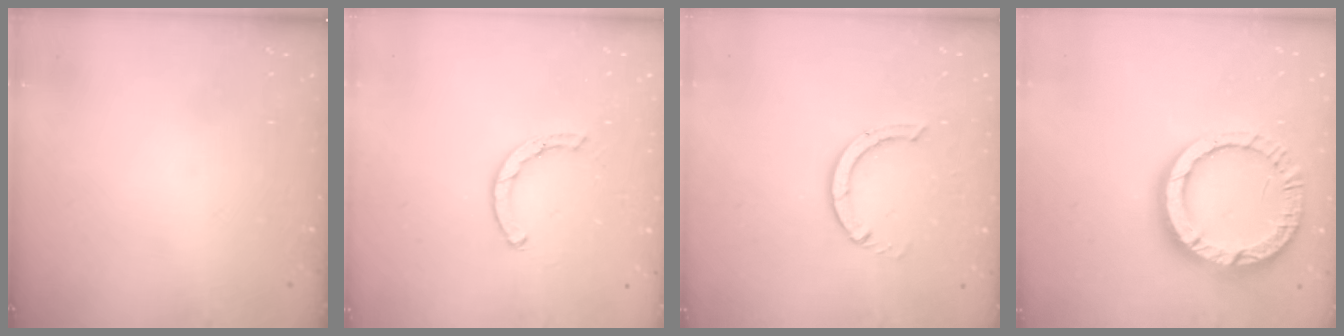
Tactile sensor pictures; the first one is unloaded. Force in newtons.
{"total": 2.5, "press": 2.5, "slide": 0.1}
{"total": 3.6, "press": 3.6, "slide": 0.3}
{"total": 14.0, "press": 14.0, "slide": 1.3}